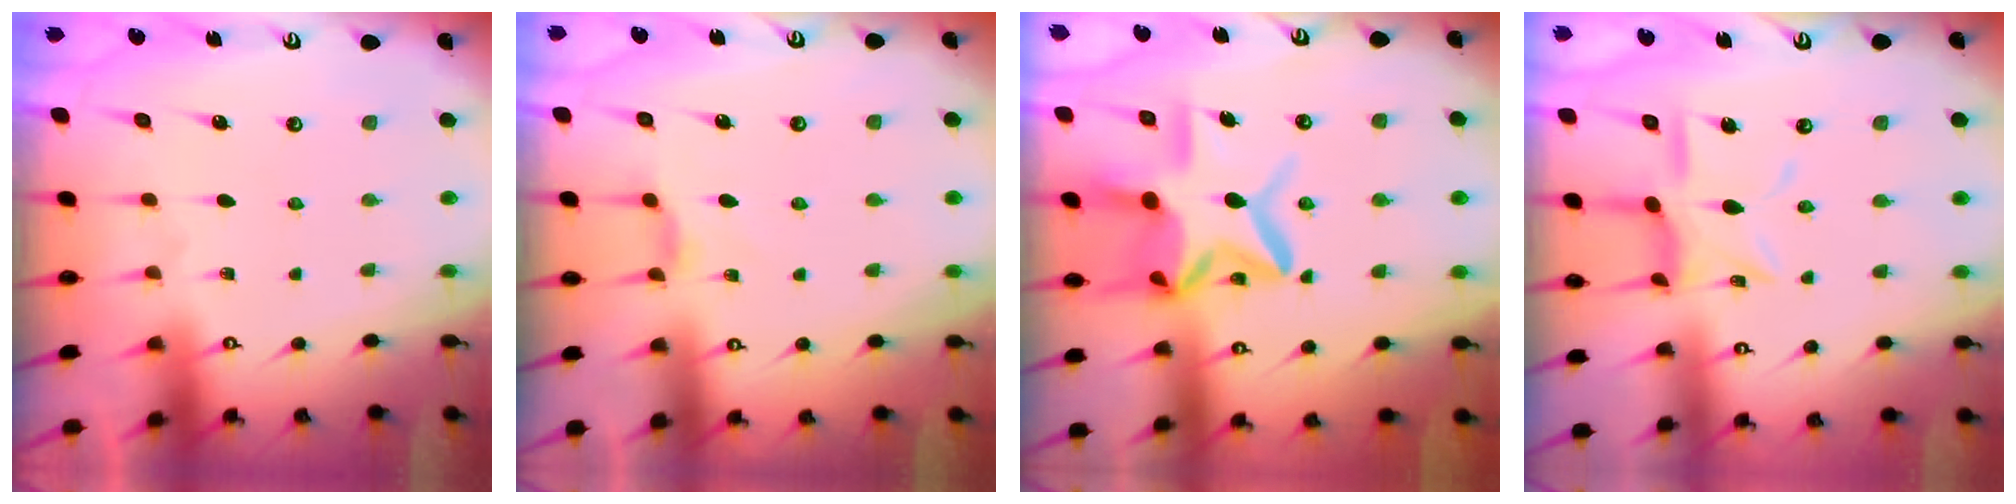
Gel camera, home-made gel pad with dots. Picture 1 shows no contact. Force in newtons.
{"total": 3.4, "press": 3.3, "slide": 0.5}
{"total": 15.2, "press": 15.1, "slide": 1.1}
{"total": 10.9, "press": 10.8, "slide": 0.9}